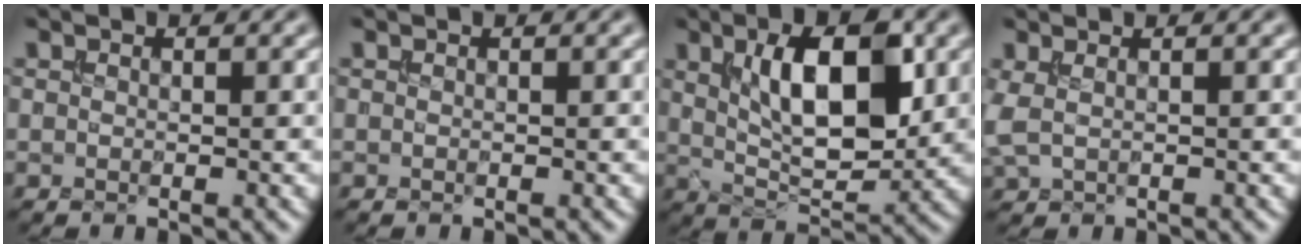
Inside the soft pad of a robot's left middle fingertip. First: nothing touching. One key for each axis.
{"total": 0.0}
{"total": 8.6, "fx": 2.3, "fy": 3.7, "fz": 7.5, "tx": -0.122, "ty": 0.000, "tz": 0.041}
{"total": 1.5, "fx": 0.5, "fy": 0.6, "fz": 1.2, "tx": -0.038, "ty": 0.002, "tz": 0.009}